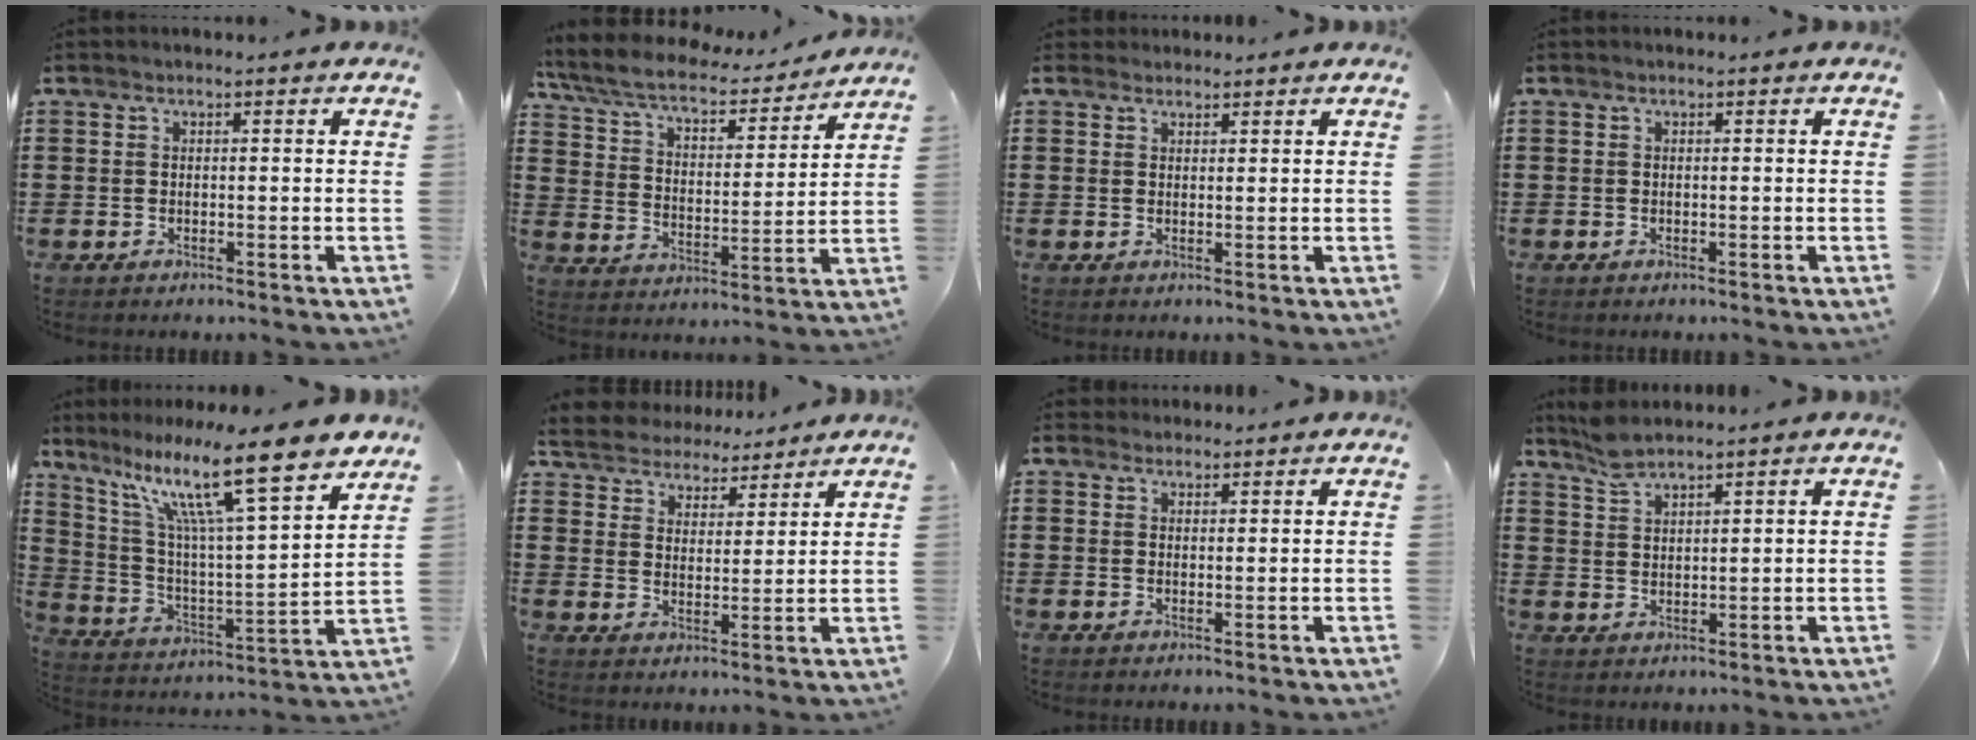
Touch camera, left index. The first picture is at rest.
{"total": 7.0, "force": [6.1, 1.5, 3.1], "torque": [-0.087, -0.037, 0.101]}
{"total": 1.5, "force": [1.5, 0.5, 0.0], "torque": [-0.003, 0.003, 0.030]}
{"total": 0.0}
{"total": 15.1, "force": [10.6, 1.8, 10.6], "torque": [-0.219, -0.058, 0.169]}
{"total": 5.1, "force": [4.9, 0.9, -0.9], "torque": [-0.012, -0.029, 0.087]}
{"total": 1.7, "force": [1.5, 0.7, -0.1], "torque": [-0.003, 0.005, 0.031]}
{"total": 3.4, "force": [3.1, 0.6, 1.4], "torque": [-0.036, -0.002, 0.058]}